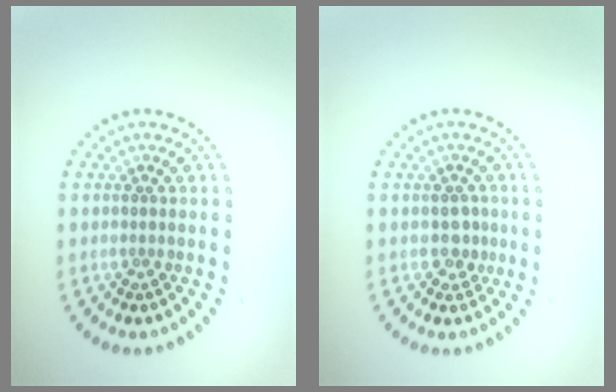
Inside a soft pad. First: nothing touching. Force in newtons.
{"total": 1.4, "press": 1.3, "slide": 0.6}